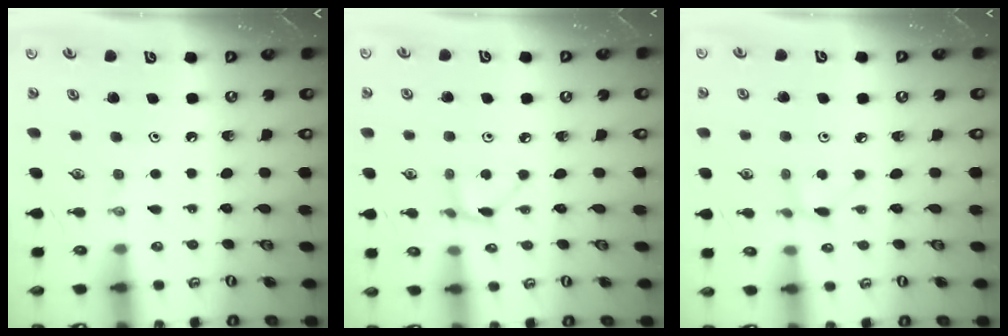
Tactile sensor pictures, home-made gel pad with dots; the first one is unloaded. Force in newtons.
{"total": 3.1, "press": 3.1, "slide": 0.4}
{"total": 2.7, "press": 2.7, "slide": 0.3}